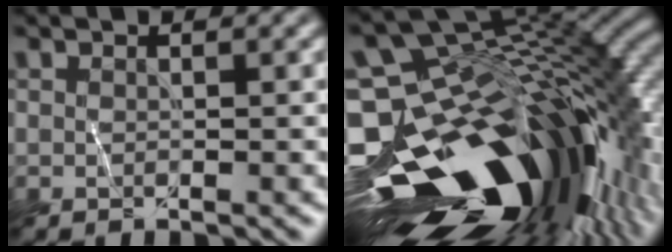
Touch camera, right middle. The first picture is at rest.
{"total": 18.4, "force": [-5.4, 9.8, 14.5], "torque": [-0.268, -0.027, -0.074]}